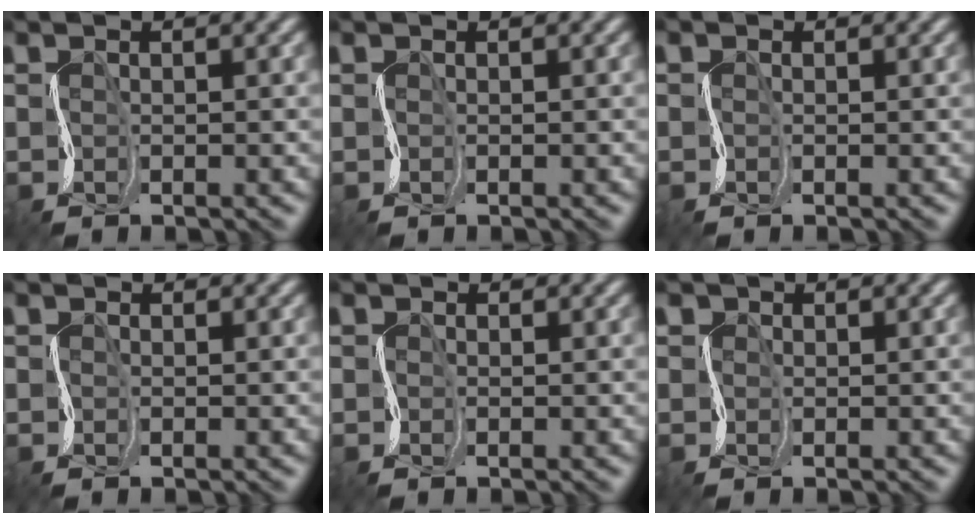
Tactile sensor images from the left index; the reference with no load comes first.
{"total": 0.0}
{"total": 0.0}
{"total": 0.6, "force": [0.3, 0.5, 0.1], "torque": [-0.006, 0.002, -0.008]}
{"total": 0.9, "force": [0.4, 0.8, 0.3], "torque": [-0.009, 0.004, -0.011]}
{"total": 1.4, "force": [0.4, 1.2, 0.5], "torque": [-0.005, 0.011, -0.009]}